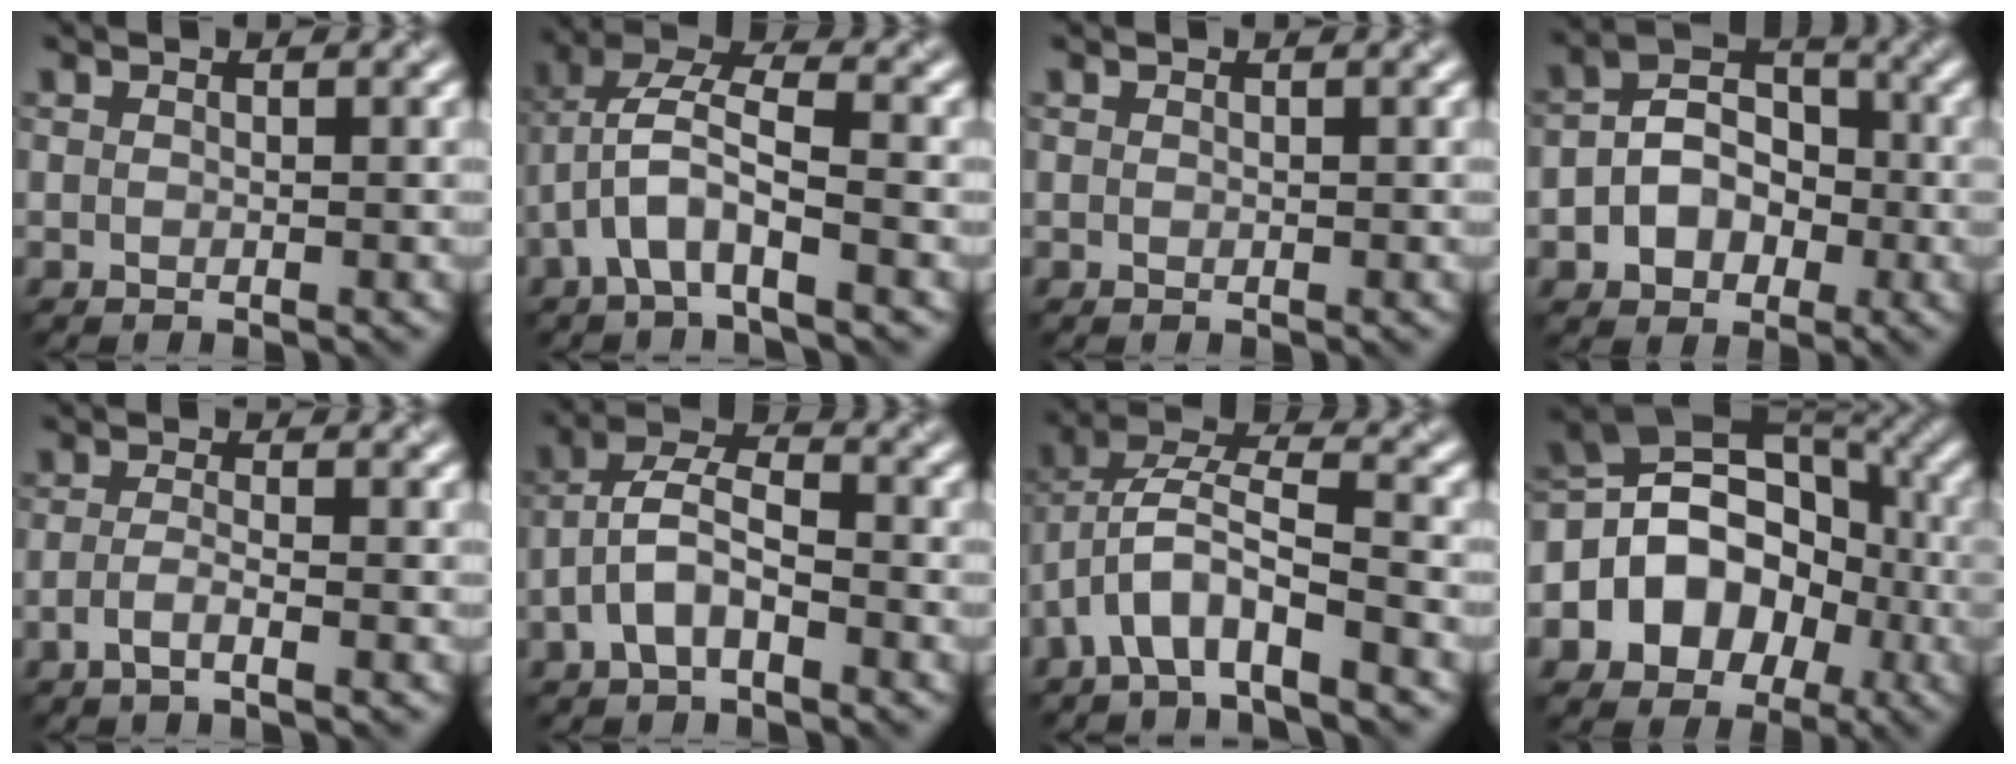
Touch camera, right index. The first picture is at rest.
{"total": 5.1, "force": [-1.4, 1.6, 4.6], "torque": [-0.094, 0.026, -0.037]}
{"total": 0.0}
{"total": 4.9, "force": [-1.0, 3.9, 2.8], "torque": [-0.043, 0.016, -0.026]}
{"total": 1.6, "force": [-0.9, 0.3, 1.3], "torque": [-0.027, 0.008, -0.028]}
{"total": 3.7, "force": [-1.6, 1.7, 2.9], "torque": [-0.058, 0.023, -0.041]}
{"total": 5.8, "force": [-2.9, 1.8, 4.7], "torque": [-0.088, 0.021, -0.063]}
{"total": 10.8, "force": [-1.8, 8.9, 5.9], "torque": [-0.093, 0.035, -0.061]}